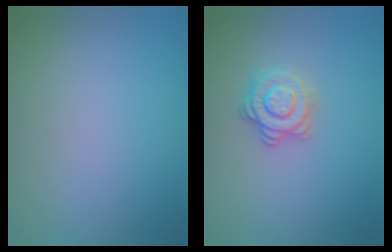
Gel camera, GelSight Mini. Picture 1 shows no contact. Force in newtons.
{"total": 2.8, "press": 2.6, "slide": 1.1}